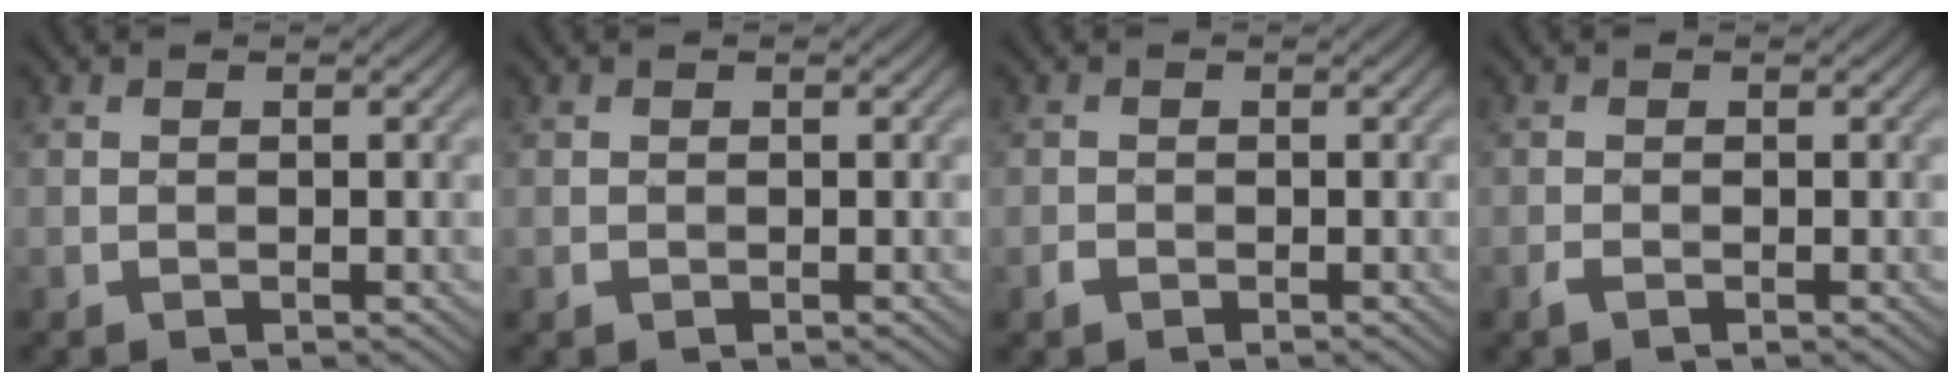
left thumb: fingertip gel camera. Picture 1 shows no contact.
{"total": 1.1, "force": [0.1, 1.1, 0.0], "torque": [-0.003, -0.001, -0.001]}
{"total": 1.5, "force": [-0.6, 1.3, 0.1], "torque": [-0.002, 0.001, -0.018]}
{"total": 1.1, "force": [-0.7, 0.7, 0.6], "torque": [-0.013, 0.003, -0.018]}